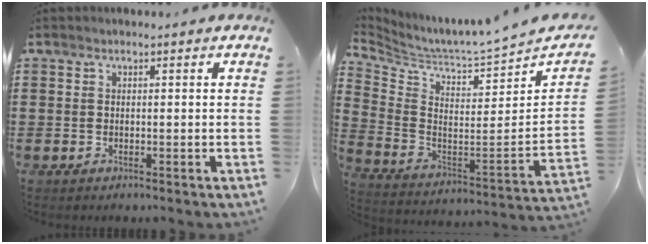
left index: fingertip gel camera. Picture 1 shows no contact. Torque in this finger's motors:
{"motor_torque": [-1.01, 0.51, 0.00, 0.03]}